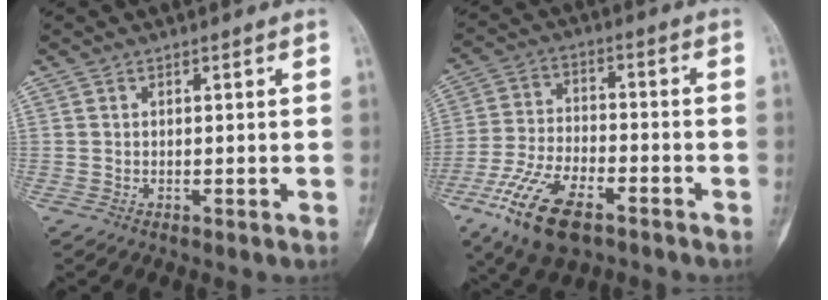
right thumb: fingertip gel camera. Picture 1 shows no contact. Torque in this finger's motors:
{"motor_torque": [0.30, 0.30, 1.23, -0.61, 0.13]}